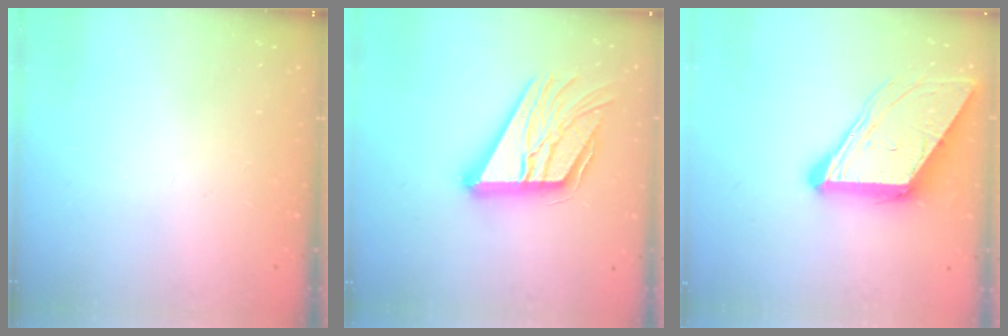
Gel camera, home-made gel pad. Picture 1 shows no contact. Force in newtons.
{"total": 21.6, "press": 21.5, "slide": 2.3}
{"total": 11.5, "press": 11.4, "slide": 1.1}